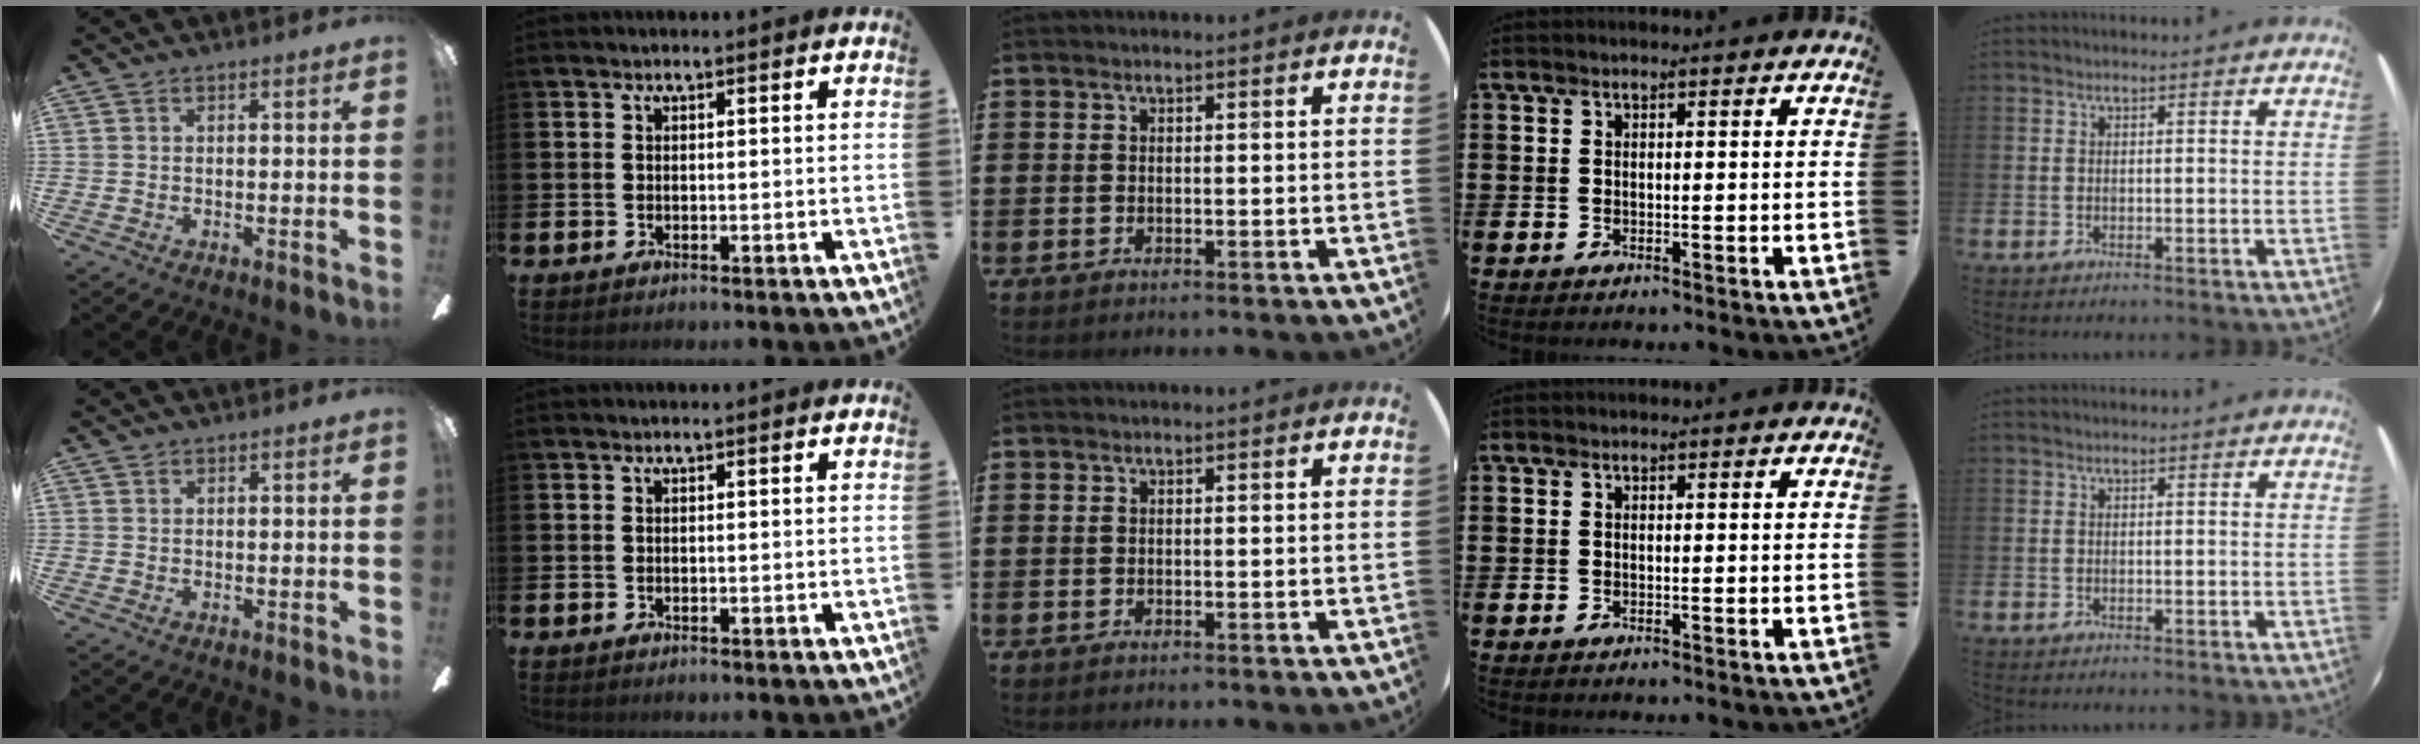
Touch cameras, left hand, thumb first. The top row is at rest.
{}